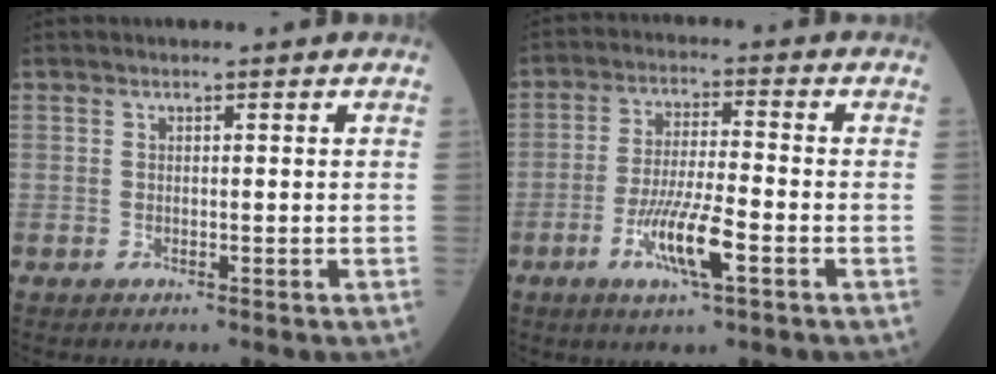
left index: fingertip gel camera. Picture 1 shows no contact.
{"total": 8.3, "force": [-3.7, 0.9, 7.4], "torque": [-0.146, -0.013, -0.069]}